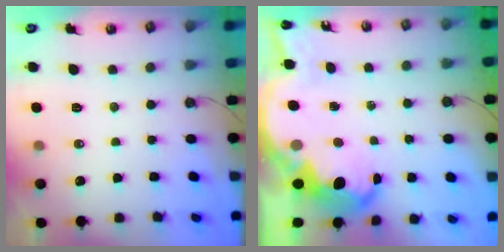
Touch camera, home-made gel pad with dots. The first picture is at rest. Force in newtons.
{"total": 10.0, "press": 10.0, "slide": 0.6}